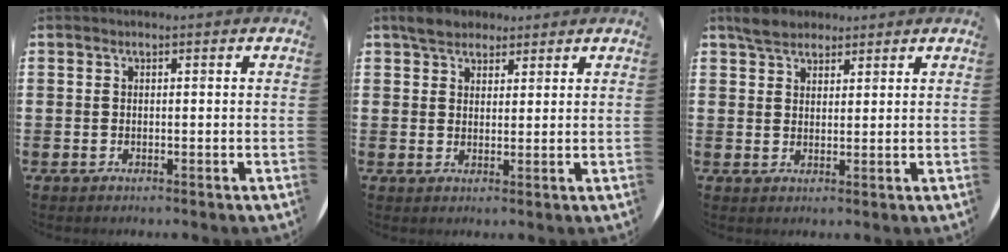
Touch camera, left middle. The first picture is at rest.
{"total": 3.5, "force": [3.0, 1.8, 0.5], "torque": [-0.003, 0.001, 0.053]}
{"total": 3.4, "force": [3.0, 1.6, 0.6], "torque": [-0.012, 0.003, 0.056]}